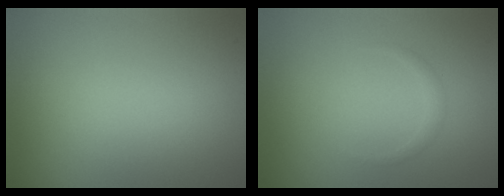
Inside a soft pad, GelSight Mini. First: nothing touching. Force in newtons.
{"total": 0.8, "press": 0.8, "slide": 0.0}